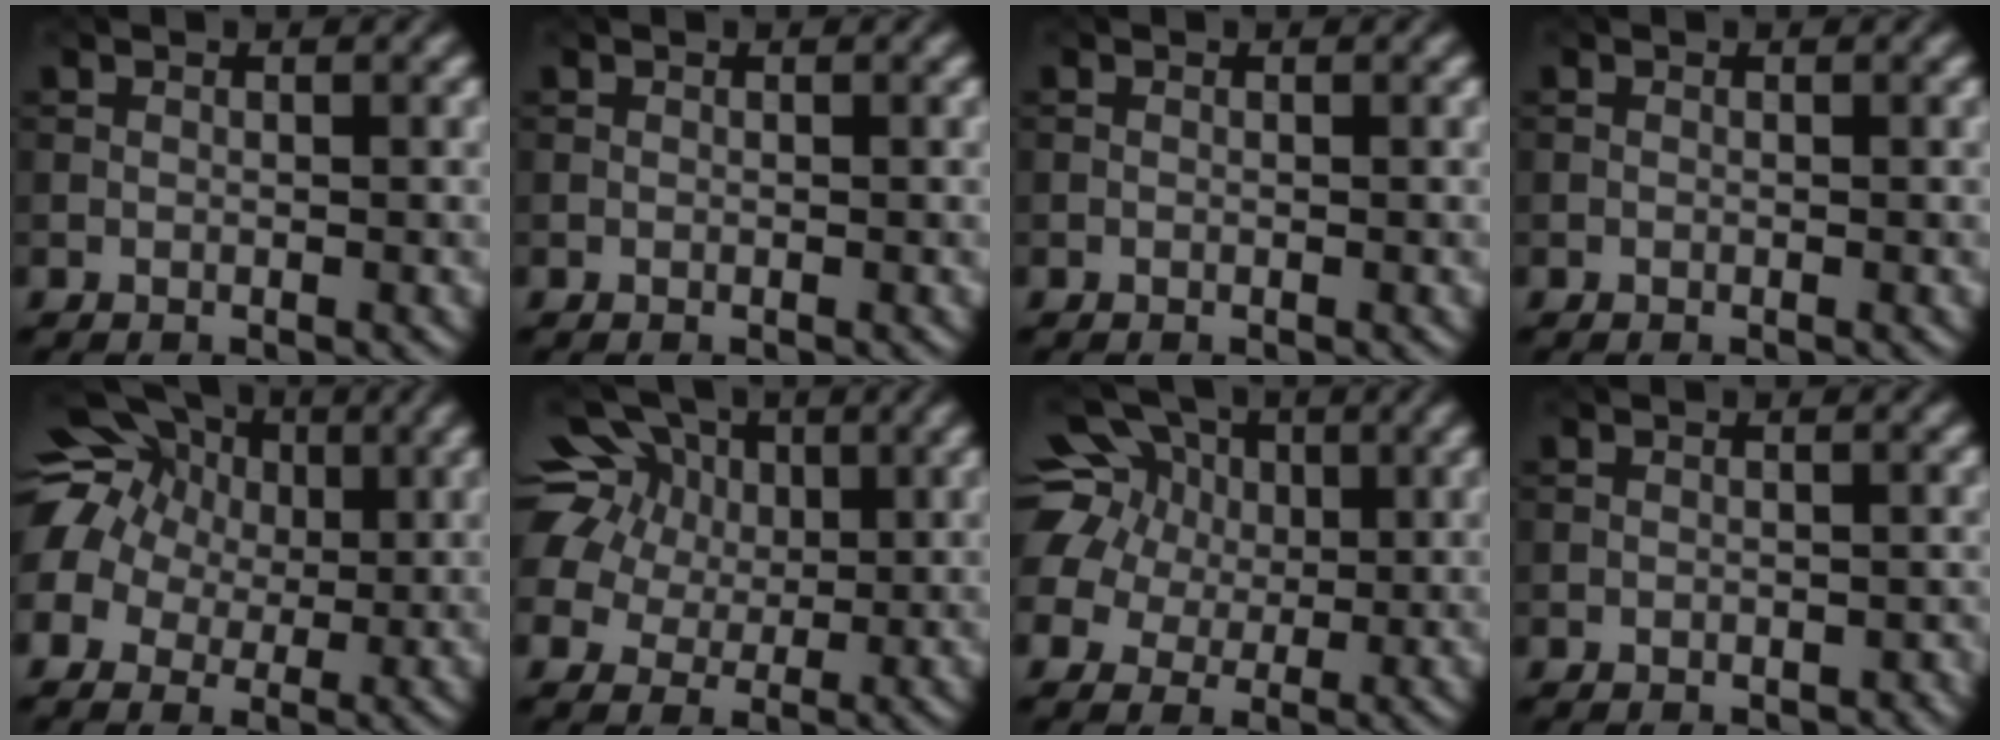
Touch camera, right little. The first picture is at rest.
{"total": 0.0}
{"total": 0.0}
{"total": 0.0}
{"total": 14.9, "force": [4.5, 12.4, 7.0], "torque": [-0.181, 0.044, 0.046]}
{"total": 13.7, "force": [6.2, 9.7, 7.6], "torque": [-0.161, 0.048, 0.075]}
{"total": 12.4, "force": [4.5, 9.6, 6.4], "torque": [-0.153, 0.046, 0.042]}
{"total": 0.9, "force": [-0.5, 0.6, 0.5], "torque": [-0.009, -0.005, -0.005]}